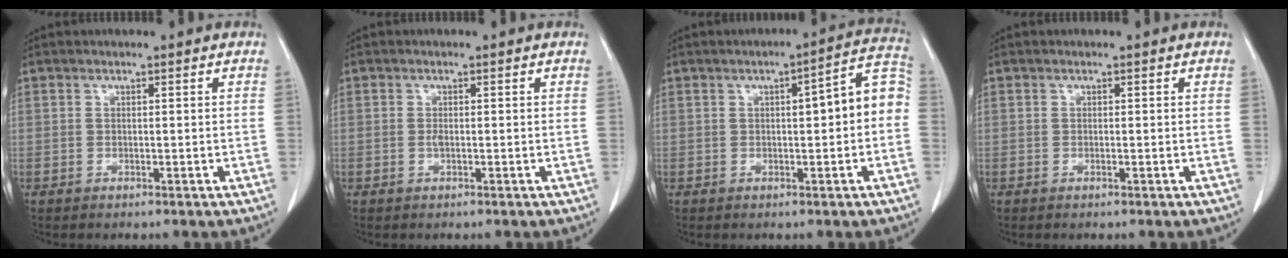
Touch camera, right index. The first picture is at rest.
{"total": 0.7, "force": [-0.1, 0.2, 0.6], "torque": [-0.016, -0.001, -0.002]}
{"total": 7.5, "force": [0.0, 1.4, 7.3], "torque": [-0.092, 0.031, -0.004]}
{"total": 0.0}